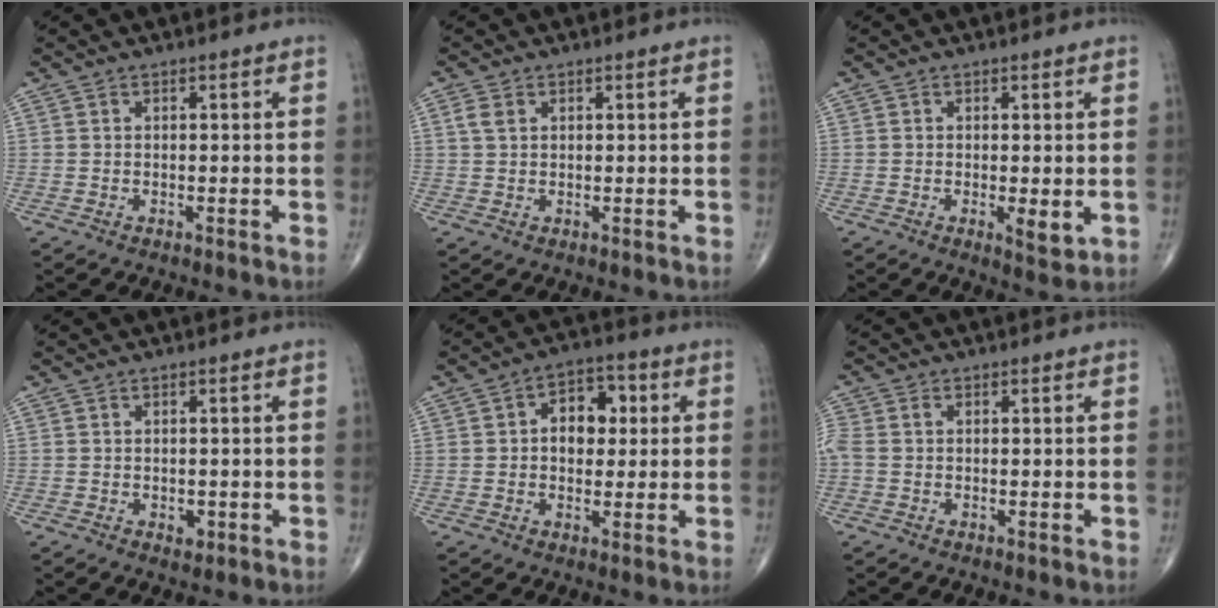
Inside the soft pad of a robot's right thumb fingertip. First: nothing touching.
{"total": 2.2, "force": [0.9, 1.5, 1.4], "torque": [-0.029, 0.005, 0.019]}
{"total": 3.3, "force": [-0.4, 1.1, 3.1], "torque": [-0.048, -0.011, -0.005]}
{"total": 1.6, "force": [-0.5, 1.1, 1.0], "torque": [-0.006, 0.002, -0.004]}
{"total": 8.2, "force": [1.2, 5.7, 5.8], "torque": [-0.046, 0.013, 0.011]}
{"total": 2.9, "force": [0.0, 1.9, 2.1], "torque": [-0.069, 0.011, -0.002]}